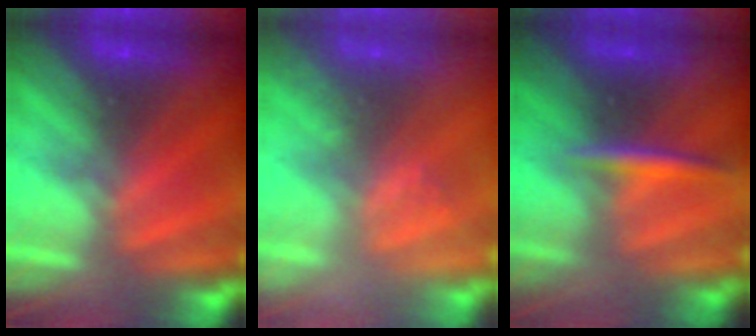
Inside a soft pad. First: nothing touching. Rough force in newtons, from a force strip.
{"total": 2.1}
{"total": 2.5}